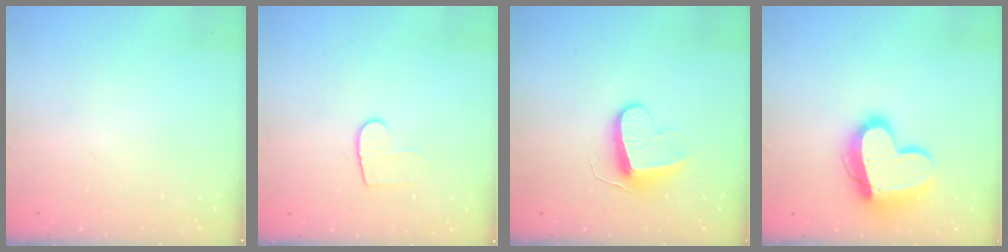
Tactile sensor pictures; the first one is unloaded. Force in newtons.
{"total": 6.3, "press": 6.3, "slide": 0.4}
{"total": 8.5, "press": 8.5, "slide": 0.3}
{"total": 16.7, "press": 16.7, "slide": 1.1}